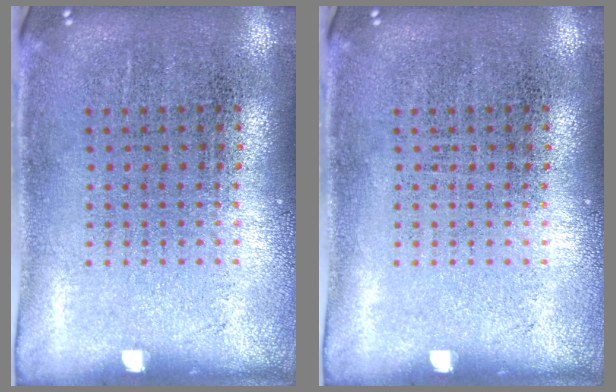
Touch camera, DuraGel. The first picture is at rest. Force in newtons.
{"total": 0.0}